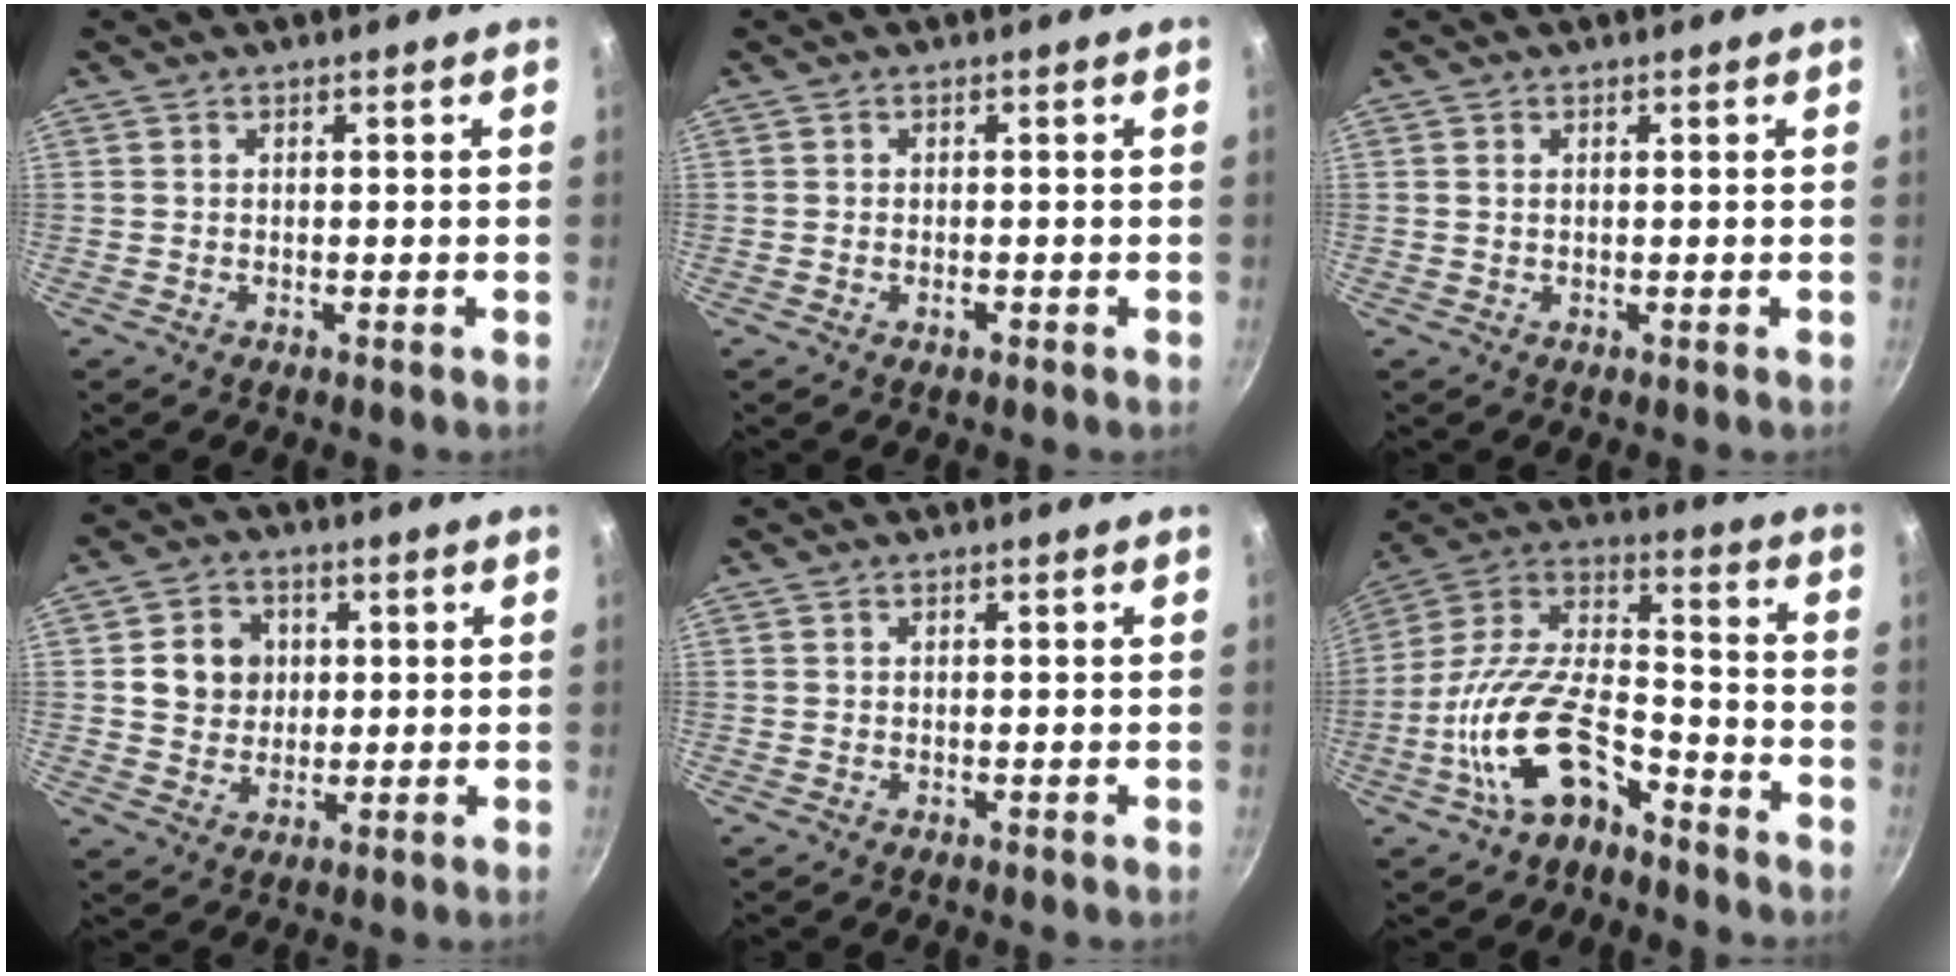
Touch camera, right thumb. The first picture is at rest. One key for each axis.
{"total": 1.0, "fx": -0.4, "fy": 0.5, "fz": 0.7, "tx": -0.013, "ty": 0.005, "tz": -0.006}
{"total": 0.5, "fx": 0.2, "fy": 0.3, "fz": 0.4, "tx": -0.009, "ty": 0.003, "tz": 0.005}
{"total": 8.0, "fx": 1.4, "fy": 7.0, "fz": 3.6, "tx": -0.027, "ty": -0.003, "tz": 0.024}
{"total": 0.0}
{"total": 17.1, "fx": -9.0, "fy": 8.4, "fz": 11.9, "tx": -0.226, "ty": 0.084, "tz": -0.172}